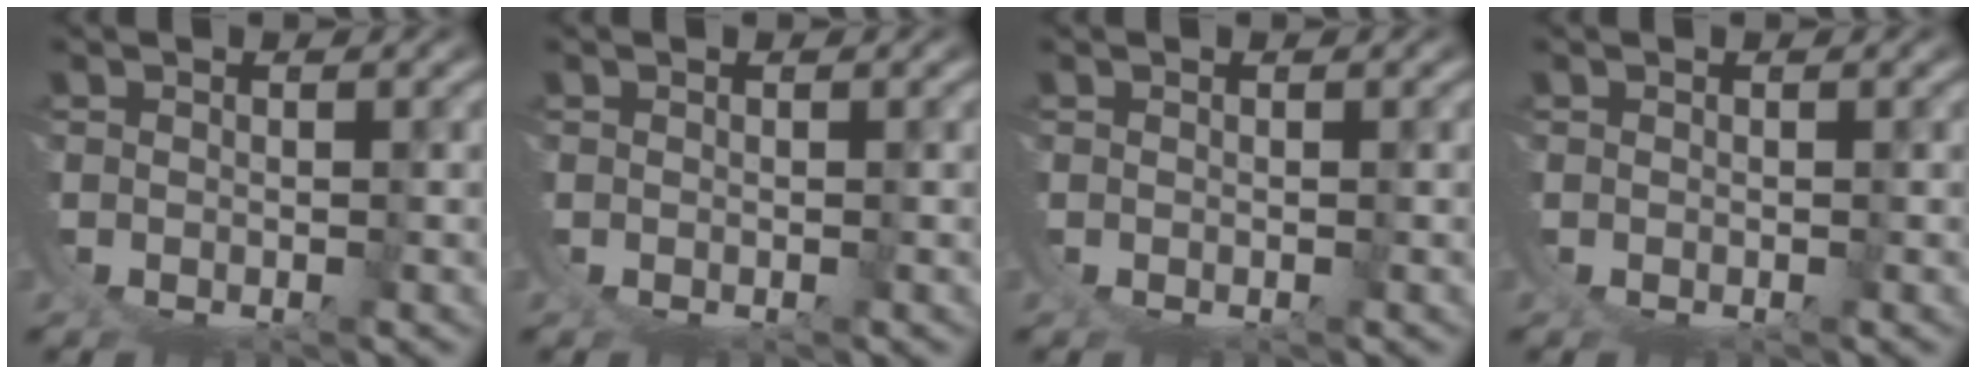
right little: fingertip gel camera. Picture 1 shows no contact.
{"total": 0.0}
{"total": 0.0}
{"total": 0.0}